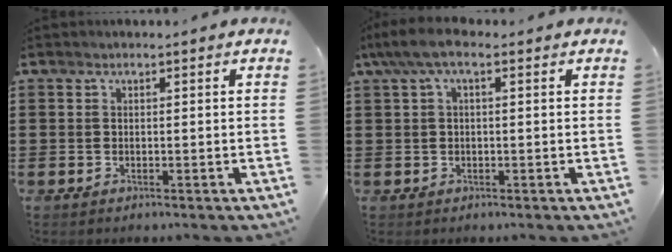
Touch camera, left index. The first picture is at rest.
{"total": 3.9, "force": [0.7, 1.2, 3.7], "torque": [-0.082, 0.001, 0.006]}